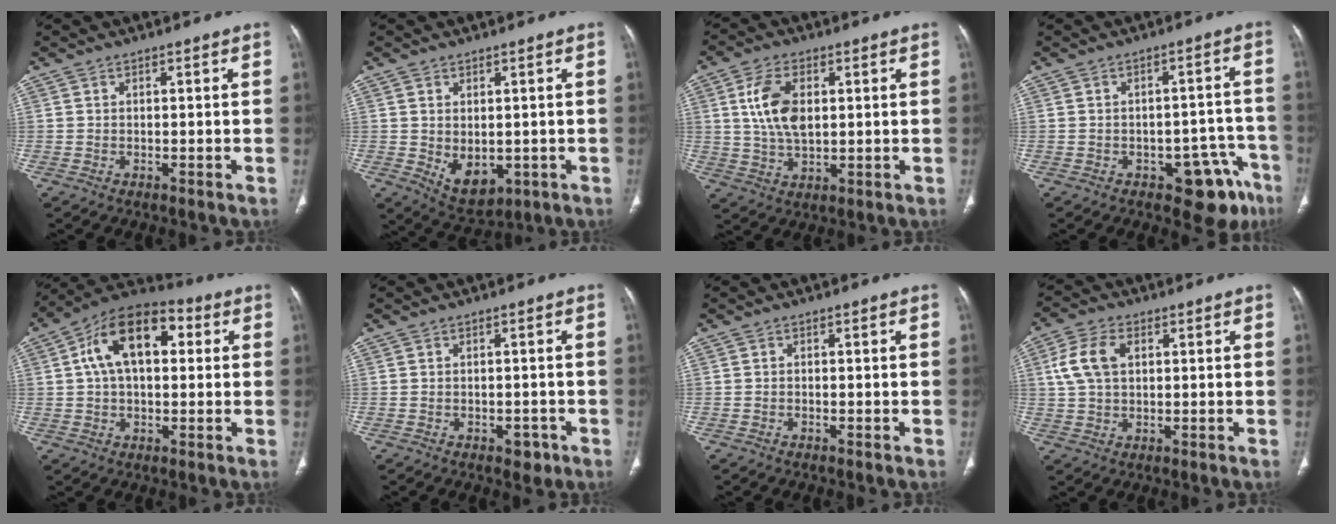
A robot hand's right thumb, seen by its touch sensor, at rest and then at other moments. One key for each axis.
{"total": 6.8, "fx": -0.9, "fy": 4.3, "fz": 5.2, "tx": -0.062, "ty": -0.008, "tz": 0.008}
{"total": 9.3, "fx": 2.0, "fy": 5.2, "fz": 7.5, "tx": -0.144, "ty": -0.004, "tz": 0.041}
{"total": 9.6, "fx": -5.6, "fy": 5.2, "fz": 5.9, "tx": -0.026, "ty": 0.042, "tz": -0.067}
{"total": 15.0, "fx": 3.4, "fy": 8.9, "fz": 11.6, "tx": -0.176, "ty": 0.028, "tz": 0.048}
{"total": 2.3, "fx": -1.2, "fy": 1.5, "fz": 1.2, "tx": 0.000, "ty": 0.007, "tz": -0.010}
{"total": 0.0}
{"total": 7.7, "fx": 2.0, "fy": 4.9, "fz": 5.6, "tx": -0.115, "ty": 0.011, "tz": 0.038}